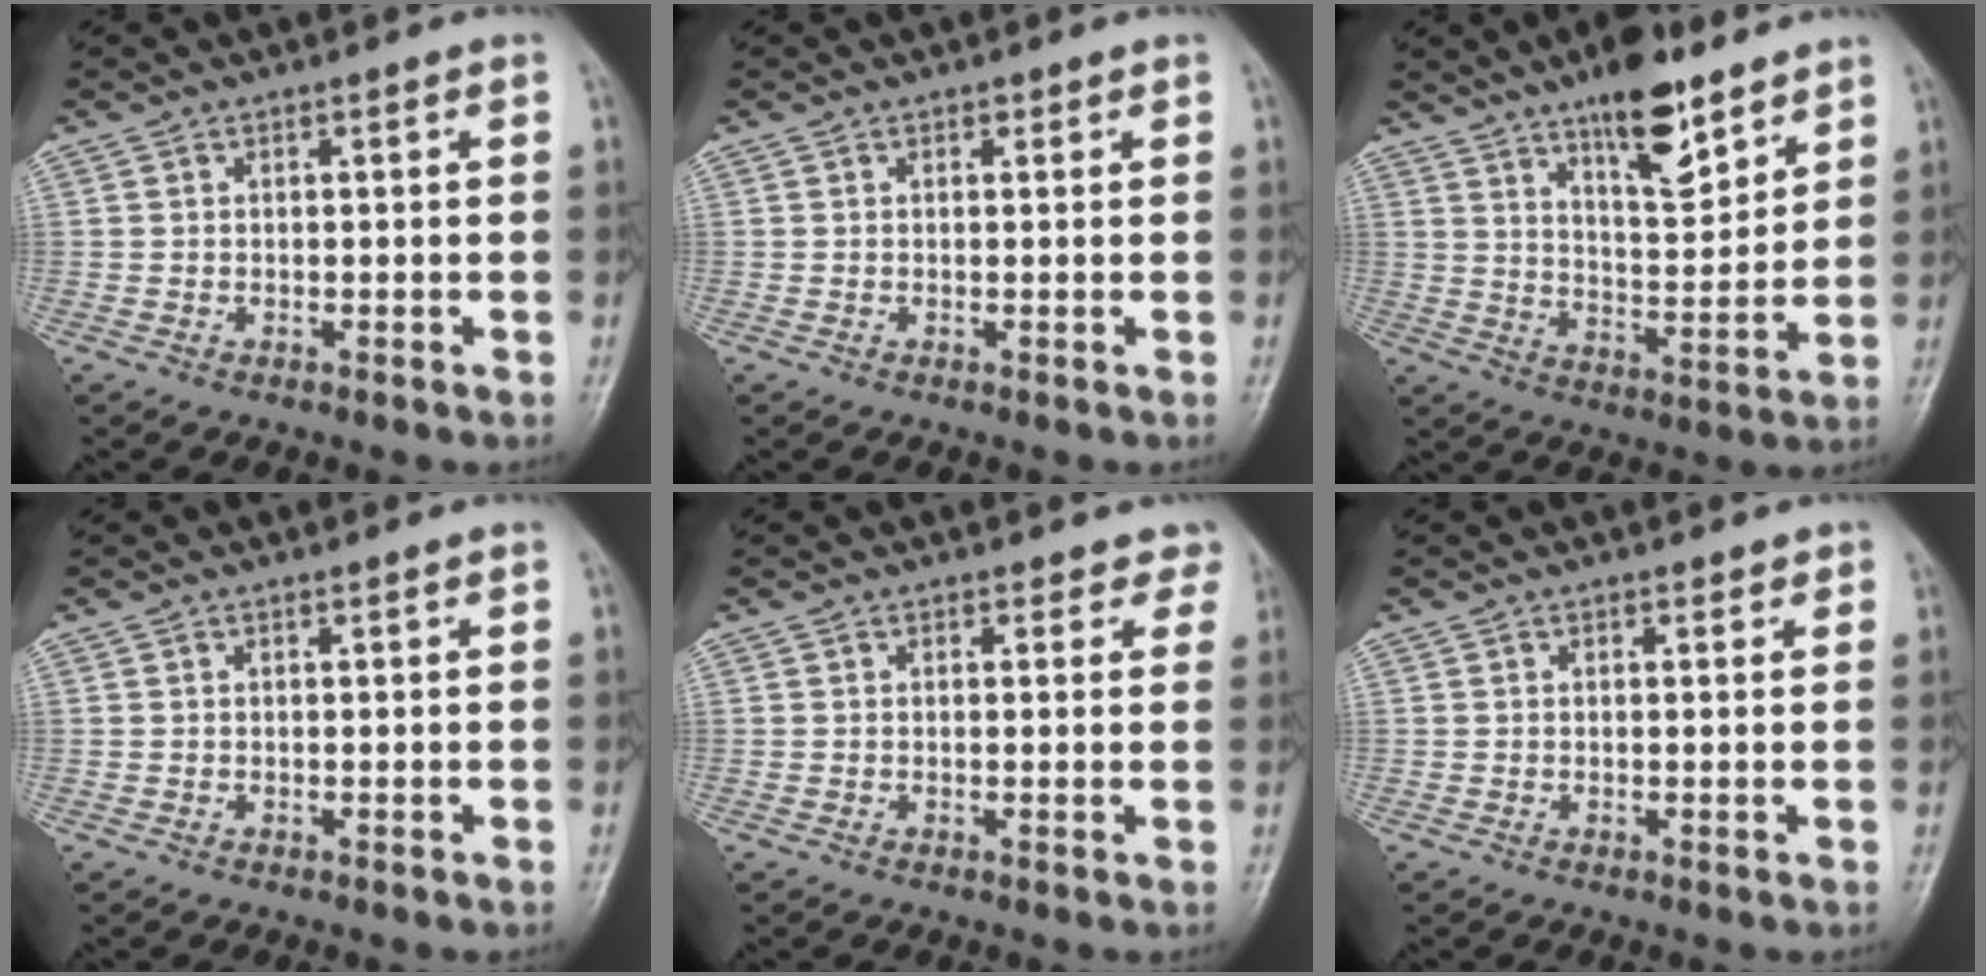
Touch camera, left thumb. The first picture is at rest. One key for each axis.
{"total": 0.6, "fx": 0.4, "fy": 0.4, "fz": 0.2, "tx": 0.002, "ty": -0.002, "tz": 0.004}
{"total": 13.0, "fx": 8.9, "fy": 4.5, "fz": 8.4, "tx": -0.103, "ty": -0.059, "tz": 0.146}
{"total": 0.0}
{"total": 3.0, "fx": 2.5, "fy": 1.6, "fz": 0.1, "tx": 0.035, "ty": -0.011, "tz": 0.010}
{"total": 1.0, "fx": 0.8, "fy": 0.6, "fz": 0.3, "tx": 0.005, "ty": -0.004, "tz": 0.006}